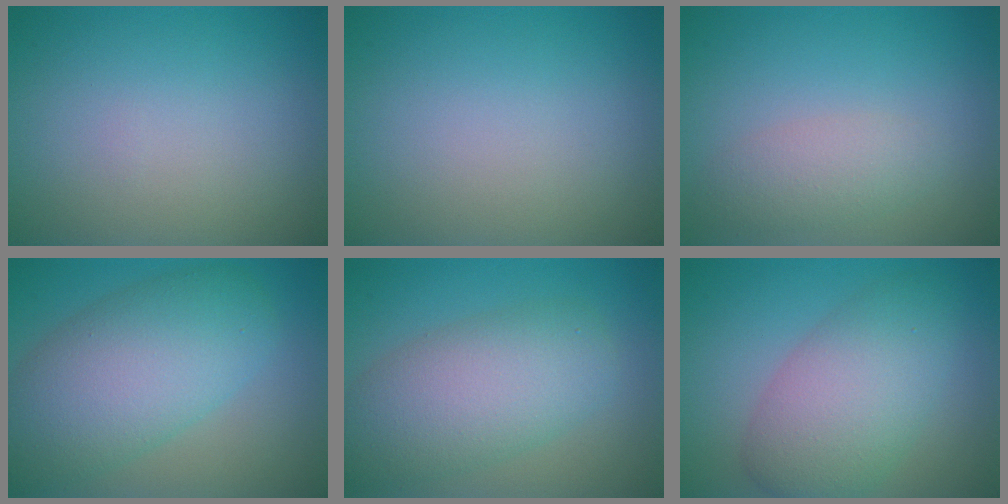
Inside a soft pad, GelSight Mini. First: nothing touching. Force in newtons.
{"total": 0.0}
{"total": 2.5, "press": 2.5, "slide": 0.2}
{"total": 8.8, "press": 8.8, "slide": 0.3}
{"total": 7.1, "press": 7.1, "slide": 0.2}
{"total": 6.3, "press": 6.3, "slide": 0.3}